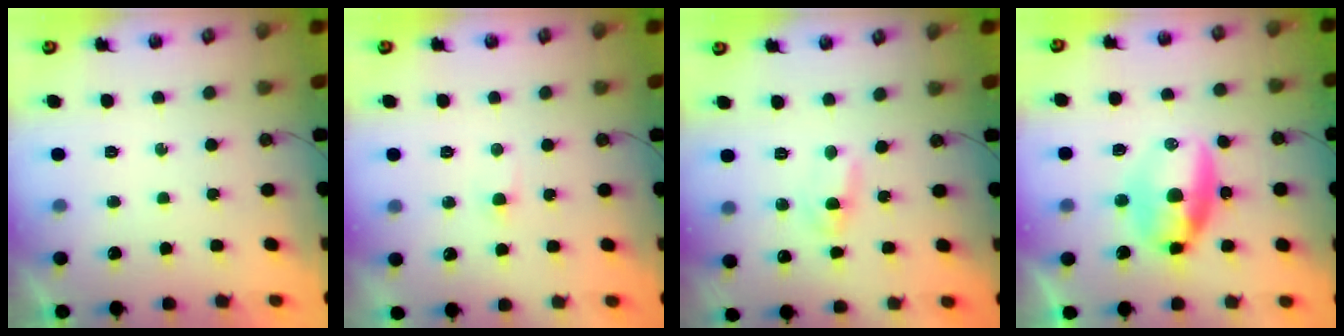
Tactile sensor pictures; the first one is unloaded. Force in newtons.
{"total": 1.7, "press": 1.7, "slide": 0.3}
{"total": 2.3, "press": 2.3, "slide": 0.3}
{"total": 9.3, "press": 9.3, "slide": 0.3}